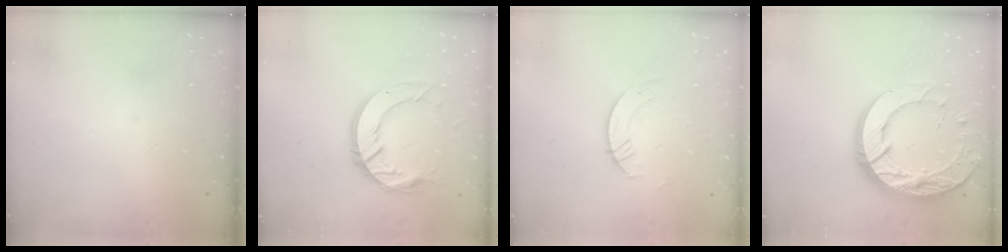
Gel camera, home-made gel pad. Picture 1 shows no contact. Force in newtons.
{"total": 13.6, "press": 13.6, "slide": 1.2}
{"total": 2.2, "press": 2.2, "slide": 0.2}
{"total": 21.2, "press": 21.1, "slide": 2.1}